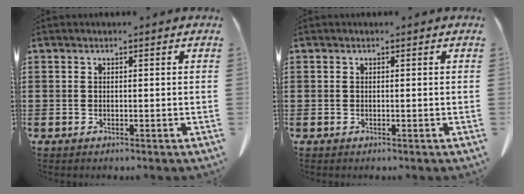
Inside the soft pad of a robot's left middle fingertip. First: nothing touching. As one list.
[{"total": 0.0}]